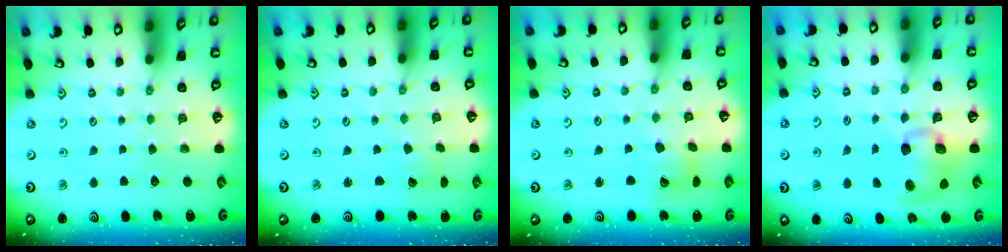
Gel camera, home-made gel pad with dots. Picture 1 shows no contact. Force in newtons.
{"total": 2.1, "press": 2.1, "slide": 0.2}
{"total": 9.2, "press": 9.1, "slide": 1.2}
{"total": 10.0, "press": 9.8, "slide": 1.6}